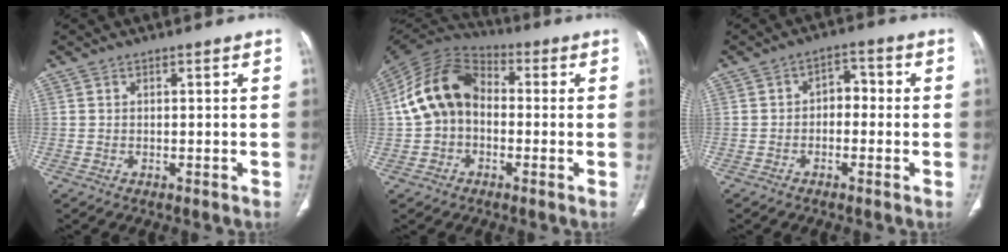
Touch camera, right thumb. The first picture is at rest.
{"total": 13.8, "force": [-0.3, 10.3, 9.2], "torque": [-0.161, 0.038, -0.019]}
{"total": 4.4, "force": [-0.7, 3.1, 3.0], "torque": [-0.023, 0.025, -0.023]}